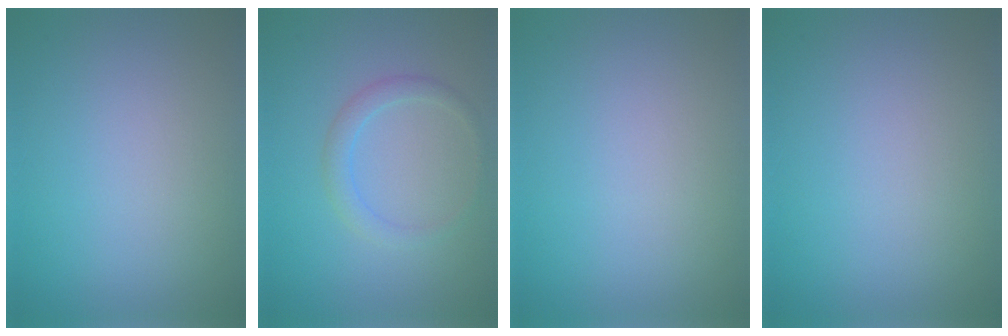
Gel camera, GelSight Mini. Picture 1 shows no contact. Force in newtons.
{"total": 1.8, "press": 1.8, "slide": 0.0}
{"total": 0.0}
{"total": 0.0}